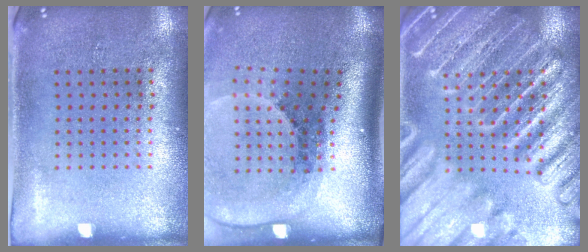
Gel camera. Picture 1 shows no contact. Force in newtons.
{"total": 2.6, "press": 1.9, "slide": 1.8}
{"total": 6.2, "press": 6.2, "slide": 0.8}